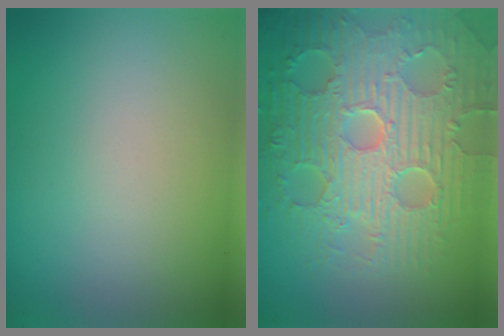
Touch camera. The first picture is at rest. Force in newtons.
{"total": 9.2, "press": 6.5, "slide": 6.5}